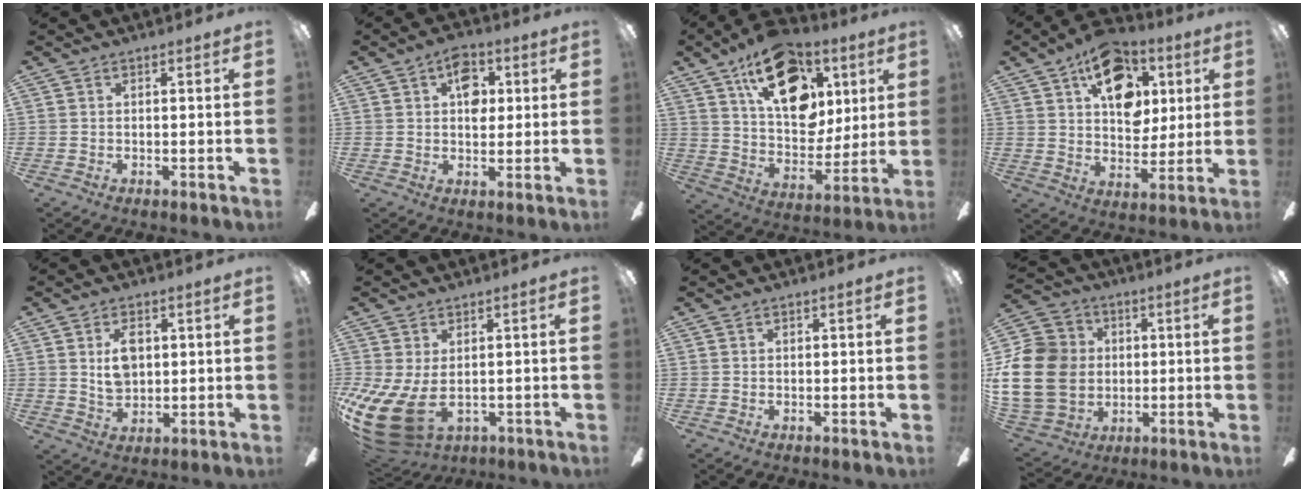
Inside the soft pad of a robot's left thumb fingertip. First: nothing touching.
{"total": 7.5, "force": [2.7, 4.9, 4.9], "torque": [-0.055, -0.003, 0.041]}
{"total": 23.2, "force": [11.3, 14.4, 14.3], "torque": [-0.207, -0.050, 0.202]}
{"total": 17.6, "force": [8.2, 11.7, 10.2], "torque": [-0.137, -0.026, 0.147]}
{"total": 7.3, "force": [1.8, 4.9, 5.1], "torque": [-0.097, -0.002, 0.026]}
{"total": 12.4, "force": [-2.1, 7.3, 9.9], "torque": [-0.220, -0.013, -0.027]}
{"total": 0.0}
{"total": 18.8, "force": [0.1, 16.4, 9.2], "torque": [-0.205, 0.011, 0.012]}